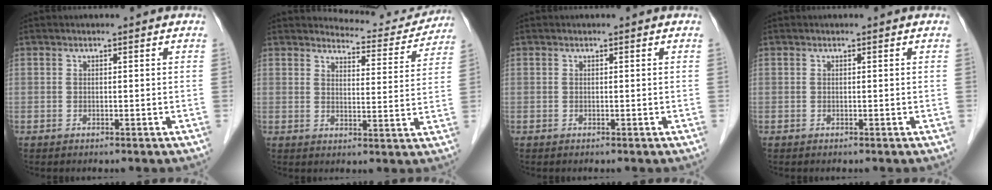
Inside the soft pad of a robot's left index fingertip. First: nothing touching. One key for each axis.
{"total": 8.9, "fx": 8.8, "fy": 1.4, "fz": 0.1, "tx": 0.003, "ty": -0.016, "tz": 0.105}
{"total": 0.0}
{"total": 0.0}